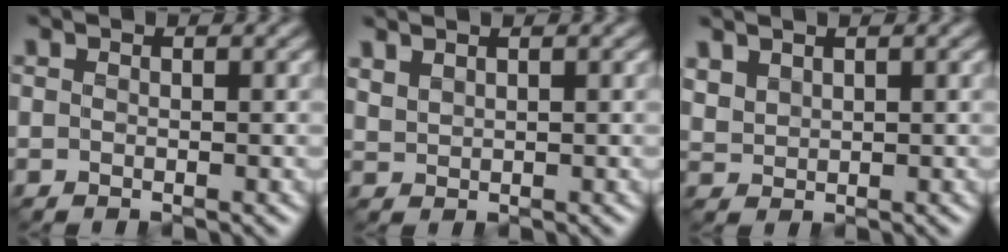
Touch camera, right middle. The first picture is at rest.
{"total": 1.7, "force": [1.4, 0.6, 0.7], "torque": [-0.012, 0.006, 0.025]}
{"total": 2.2, "force": [1.6, 1.2, 0.8], "torque": [-0.024, 0.006, 0.037]}